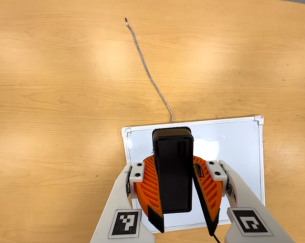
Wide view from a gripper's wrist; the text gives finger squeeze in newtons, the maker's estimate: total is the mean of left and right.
{"total": 9.6, "left": 9.5, "right": 9.8}